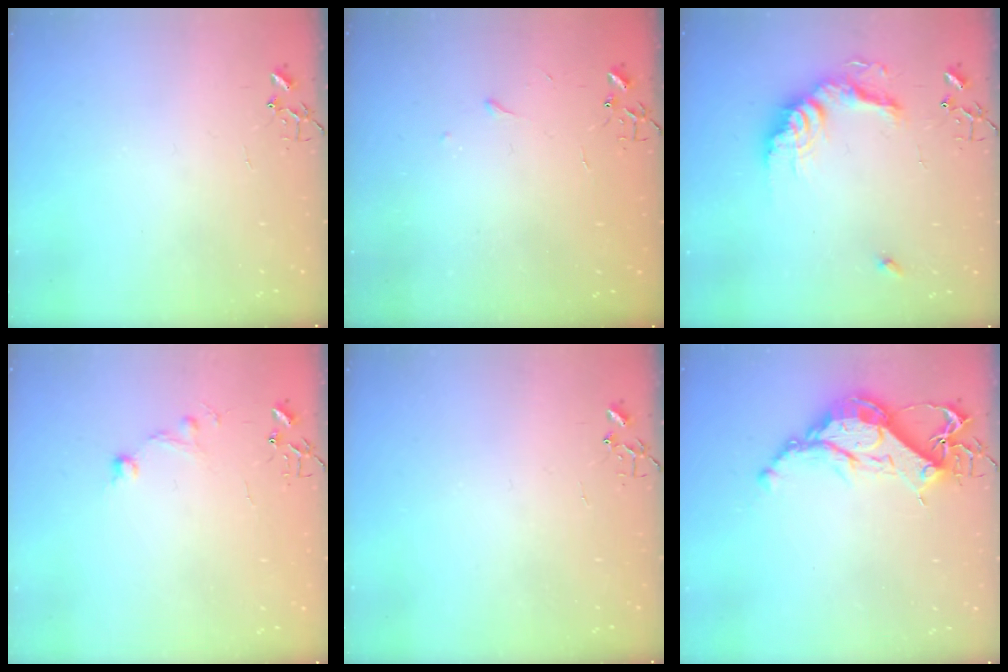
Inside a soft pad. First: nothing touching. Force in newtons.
{"total": 3.3, "press": 3.3, "slide": 0.5}
{"total": 17.3, "press": 17.2, "slide": 1.5}
{"total": 9.6, "press": 9.6, "slide": 0.8}
{"total": 0.0}
{"total": 13.8, "press": 13.8, "slide": 1.1}